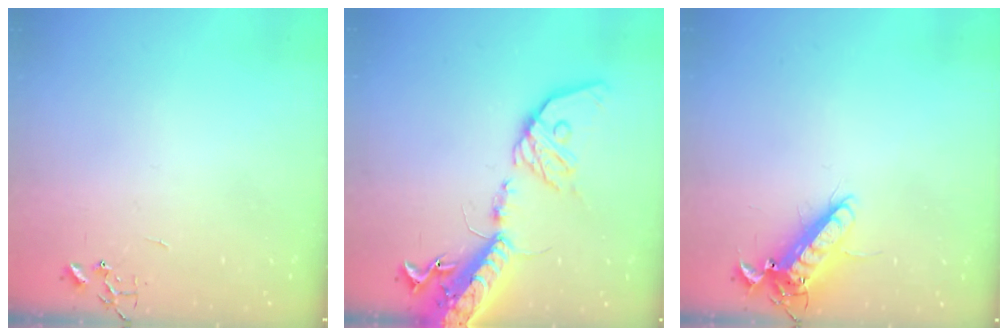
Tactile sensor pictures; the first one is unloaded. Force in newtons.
{"total": 20.9, "press": 20.4, "slide": 4.4}
{"total": 13.3, "press": 13.0, "slide": 2.5}